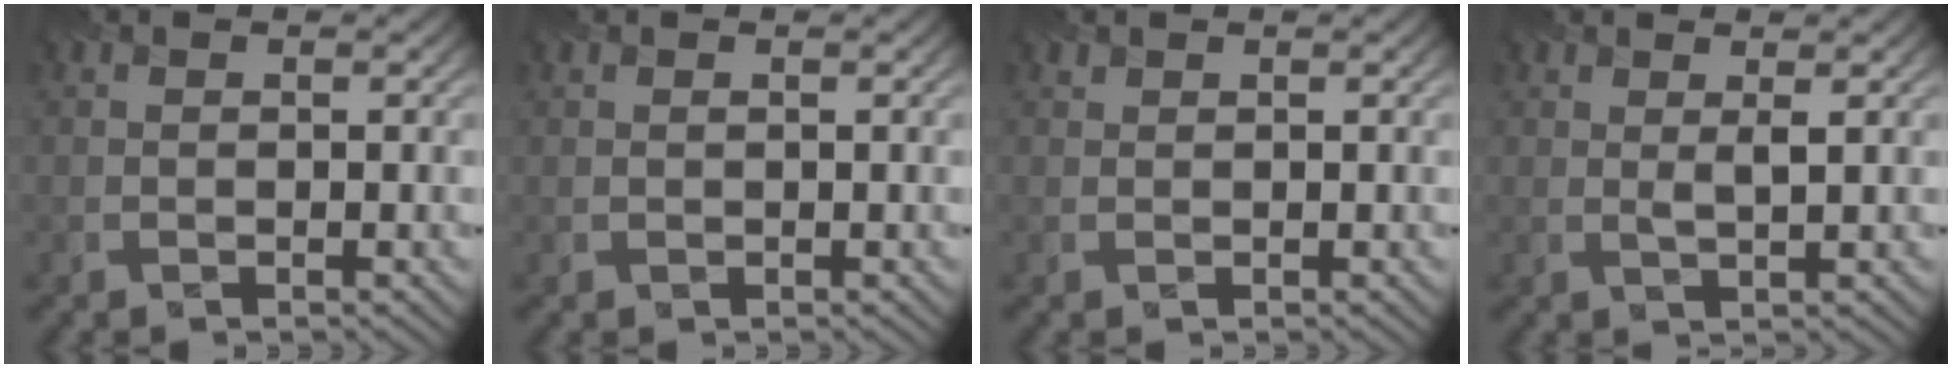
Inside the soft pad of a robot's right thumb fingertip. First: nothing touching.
{"total": 0.0}
{"total": 0.6, "force": [0.6, 0.1, -0.1], "torque": [-0.002, 0.000, 0.013]}
{"total": 1.4, "force": [0.9, 0.1, 1.1], "torque": [-0.027, -0.003, 0.016]}